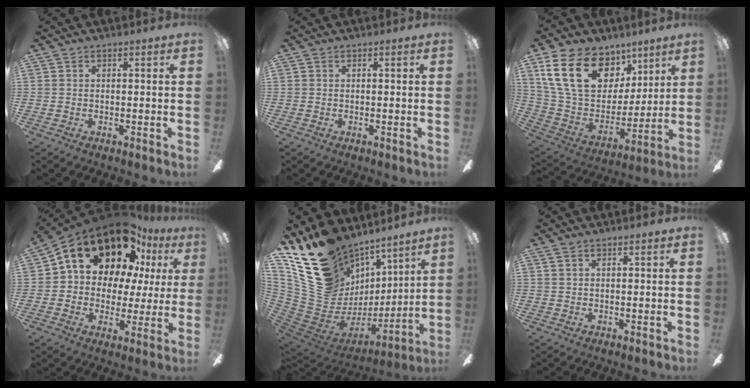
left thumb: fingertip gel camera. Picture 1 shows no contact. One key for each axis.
{"total": 0.0}
{"total": 23.7, "fx": 11.3, "fy": 15.6, "fz": 13.8, "tx": -0.262, "ty": -0.043, "tz": 0.206}
{"total": 19.0, "fx": 12.4, "fy": 10.7, "fz": 9.7, "tx": -0.177, "ty": -0.074, "tz": 0.215}
{"total": 21.0, "fx": 14.2, "fy": 13.5, "fz": 7.6, "tx": -0.145, "ty": -0.104, "tz": 0.292}
{"total": 0.9, "fx": 0.7, "fy": 0.4, "fz": 0.5, "tx": -0.011, "ty": 0.001, "tz": 0.012}